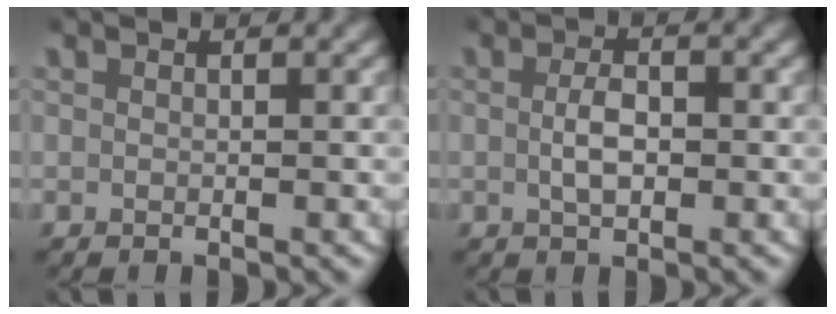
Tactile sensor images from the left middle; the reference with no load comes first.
{"total": 2.3, "force": [-0.2, 1.2, 2.0], "torque": [-0.040, -0.002, -0.002]}